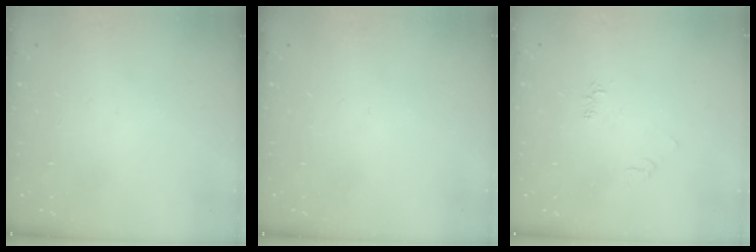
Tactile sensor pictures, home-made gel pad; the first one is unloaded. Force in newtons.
{"total": 0.0}
{"total": 4.3, "press": 4.3, "slide": 0.5}